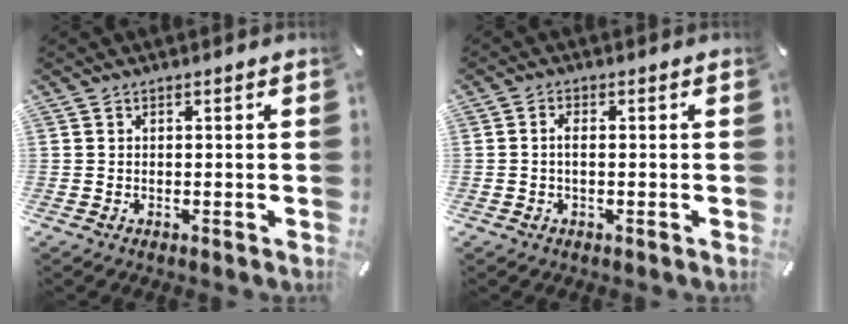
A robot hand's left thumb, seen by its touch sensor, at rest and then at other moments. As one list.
[{"total": 2.1, "force": [-0.2, 0.8, 1.9], "torque": [-0.036, 0.001, -0.004]}]